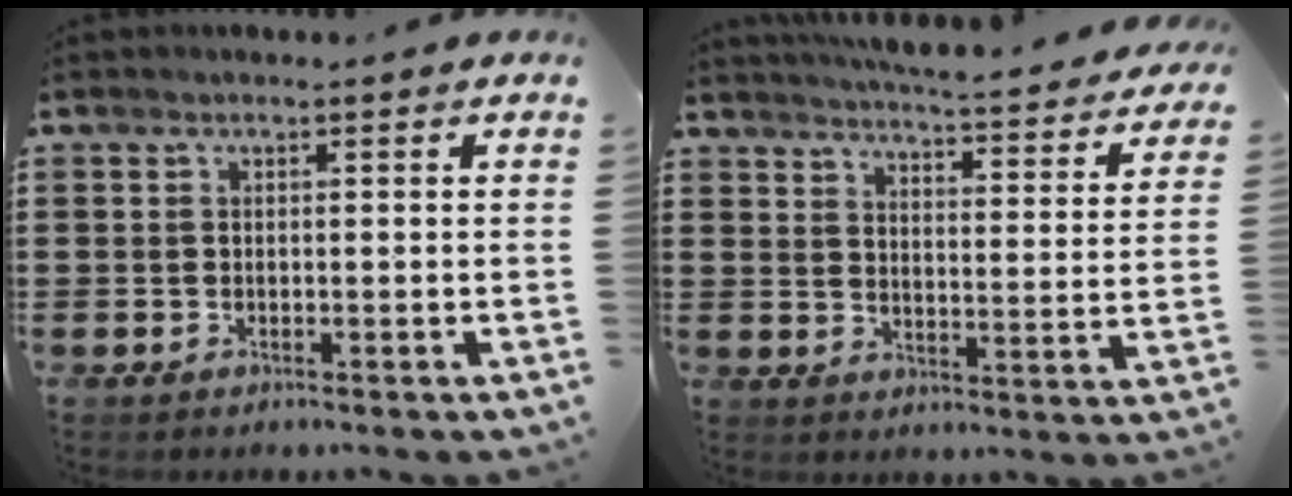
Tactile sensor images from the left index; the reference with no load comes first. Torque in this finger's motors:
{"motor_torque": [0.95, -1.19, 0.39, 0.11]}